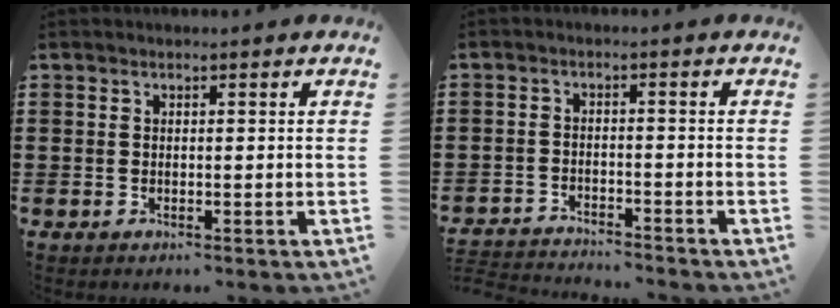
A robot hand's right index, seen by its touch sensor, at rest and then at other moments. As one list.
[{"total": 2.8, "force": [-2.8, -0.1, -0.2], "torque": [-0.004, 0.000, -0.061]}]